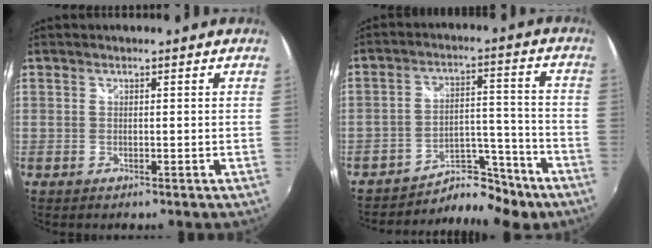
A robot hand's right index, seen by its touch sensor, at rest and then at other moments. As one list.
[{"total": 10.4, "force": [-9.0, 4.4, 2.6], "torque": [-0.036, 0.038, -0.129]}]